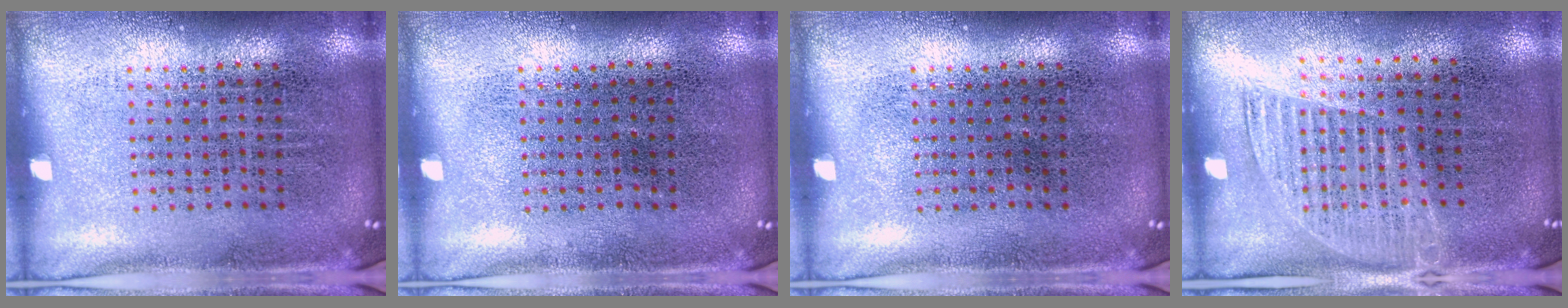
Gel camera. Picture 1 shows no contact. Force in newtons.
{"total": 0.0}
{"total": 0.0}
{"total": 1.3, "press": 1.1, "slide": 0.7}